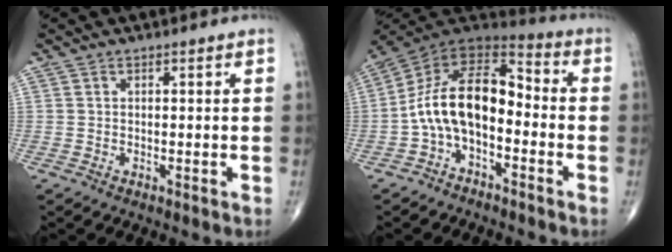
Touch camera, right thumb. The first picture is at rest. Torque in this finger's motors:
{"motor_torque": [2.60, 2.34, 1.74, -0.67, 0.56]}